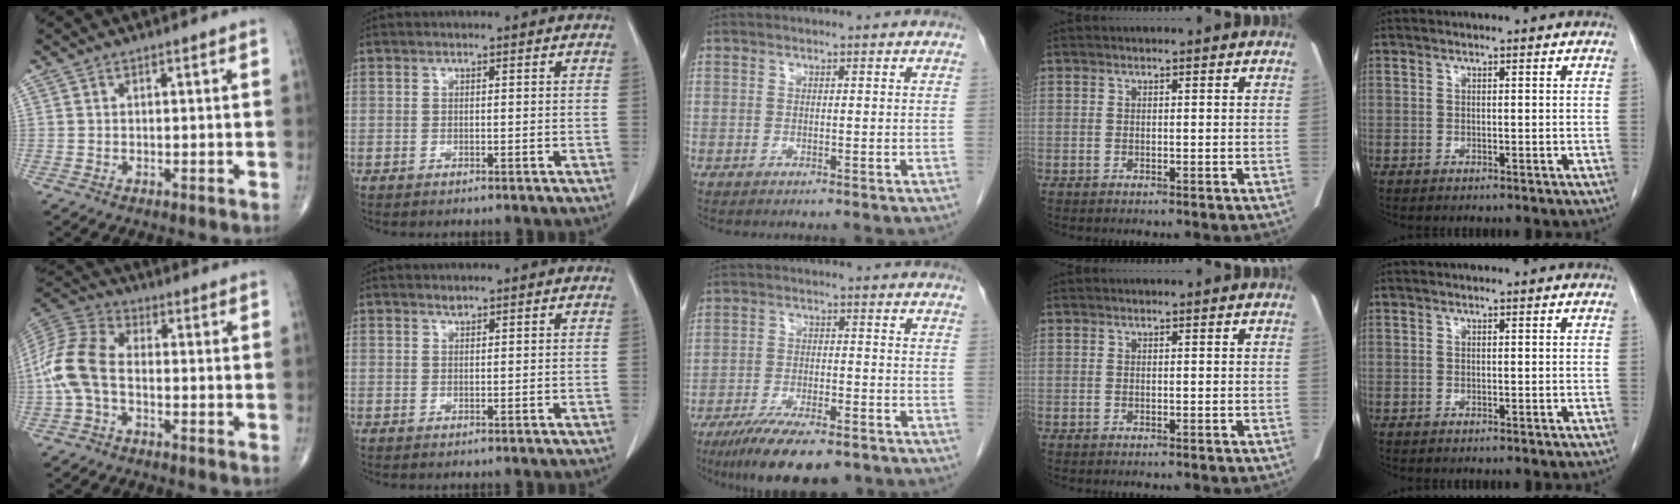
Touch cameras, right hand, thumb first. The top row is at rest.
{"thumb": {"total": 11.7, "force": [-1.9, 7.0, 9.2], "torque": [-0.202, 0.031, -0.048]}, "index": {"total": 0.6, "force": [0.6, 0.1, 0.0], "torque": [-0.004, -0.004, 0.010]}, "middle": {"total": 12.1, "force": [-8.9, 3.4, 7.5], "torque": [-0.115, -0.016, -0.141]}}